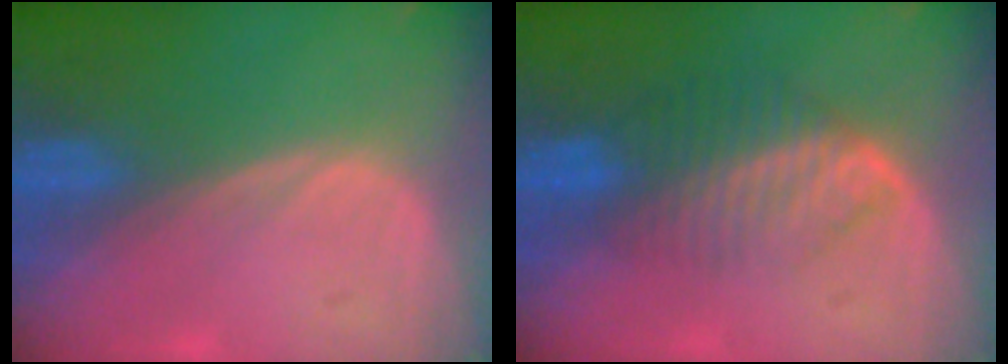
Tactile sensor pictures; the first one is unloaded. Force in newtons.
{"total": 6.7, "press": 5.9, "slide": 3.2}